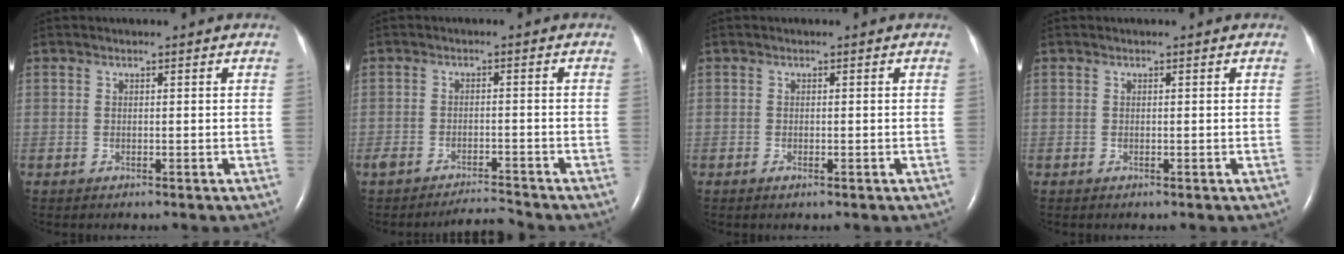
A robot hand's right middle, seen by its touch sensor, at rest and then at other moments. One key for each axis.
{"total": 6.5, "fx": -5.9, "fy": 2.0, "fz": 1.7, "tx": -0.040, "ty": 0.016, "tz": -0.103}
{"total": 0.9, "fx": -0.4, "fy": 0.3, "fz": 0.7, "tx": -0.013, "ty": -0.001, "tz": -0.005}
{"total": 0.0}